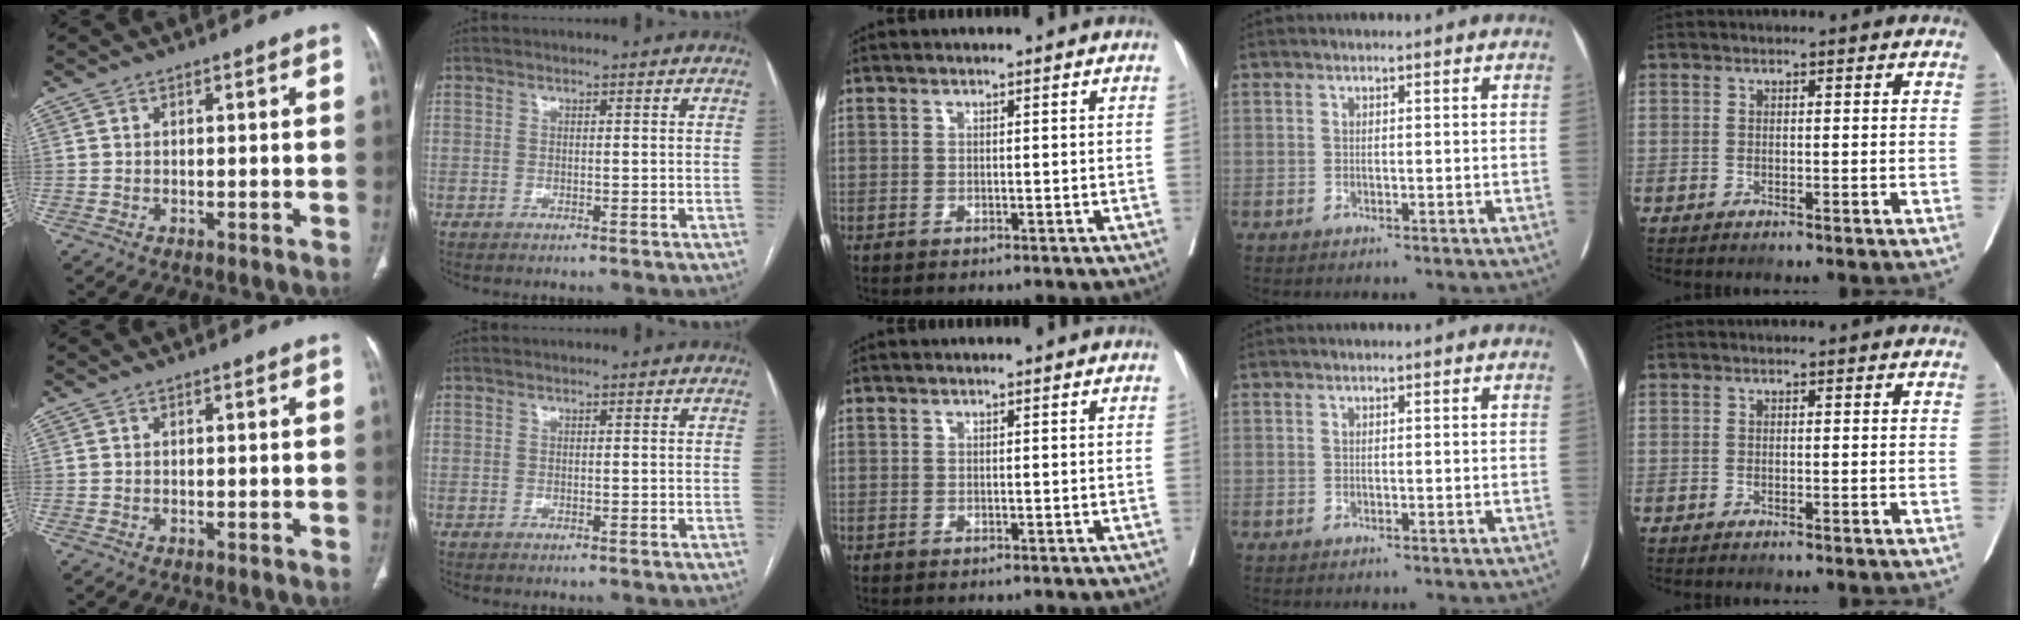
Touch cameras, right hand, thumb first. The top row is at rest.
{}